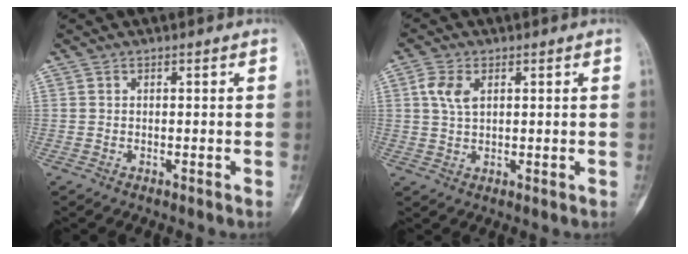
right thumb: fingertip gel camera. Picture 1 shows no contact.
{"total": 4.9, "force": [1.7, 2.8, 3.6], "torque": [-0.071, 0.002, 0.033]}